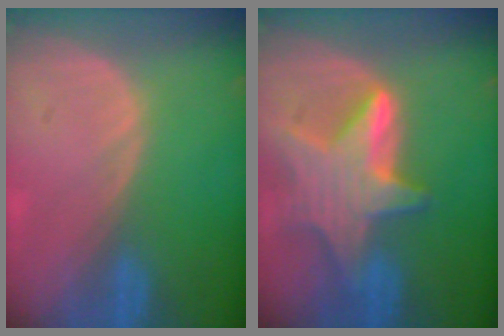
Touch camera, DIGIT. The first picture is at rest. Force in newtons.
{"total": 9.0, "press": 9.0, "slide": 0.7}